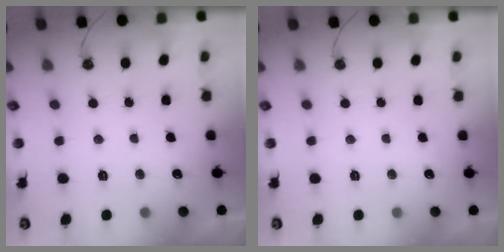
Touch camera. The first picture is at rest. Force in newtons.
{"total": 0.0}